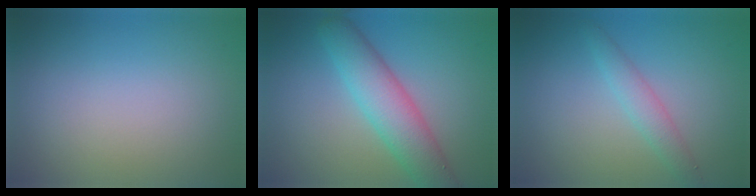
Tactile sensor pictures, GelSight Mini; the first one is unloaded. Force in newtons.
{"total": 5.5, "press": 5.5, "slide": 0.4}
{"total": 2.5, "press": 2.5, "slide": 0.1}